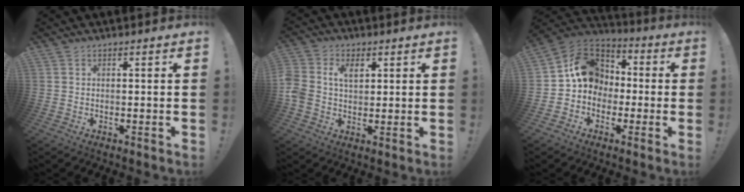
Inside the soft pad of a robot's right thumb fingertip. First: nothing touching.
{"total": 6.7, "force": [1.5, 5.1, 4.1], "torque": [-0.078, 0.003, 0.027]}
{"total": 14.5, "force": [0.4, 12.5, 7.3], "torque": [-0.100, 0.023, 0.017]}